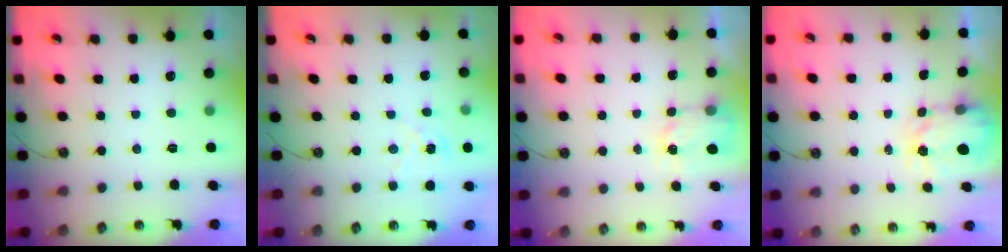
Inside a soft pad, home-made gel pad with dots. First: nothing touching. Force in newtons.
{"total": 1.4, "press": 1.4, "slide": 0.2}
{"total": 3.7, "press": 3.7, "slide": 0.5}
{"total": 3.4, "press": 3.4, "slide": 0.4}